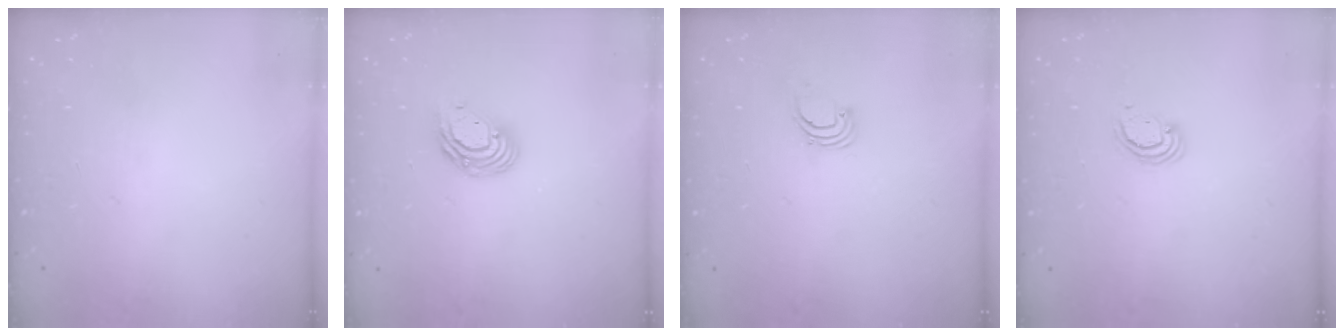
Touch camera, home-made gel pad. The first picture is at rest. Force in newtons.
{"total": 9.1, "press": 9.1, "slide": 1.1}
{"total": 1.9, "press": 1.9, "slide": 0.1}
{"total": 2.6, "press": 2.5, "slide": 0.3}